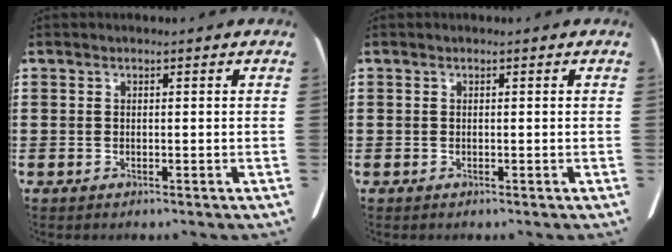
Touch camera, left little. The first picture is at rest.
{"total": 0.0}